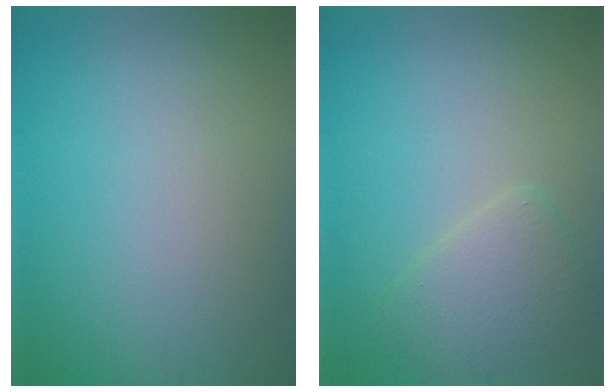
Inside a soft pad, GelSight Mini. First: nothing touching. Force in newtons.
{"total": 2.9, "press": 2.9, "slide": 0.2}